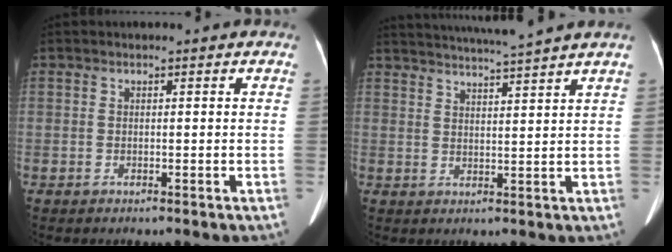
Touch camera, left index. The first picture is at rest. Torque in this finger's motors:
{"motor_torque": [1.03, -1.11, 0.11, 0.10]}